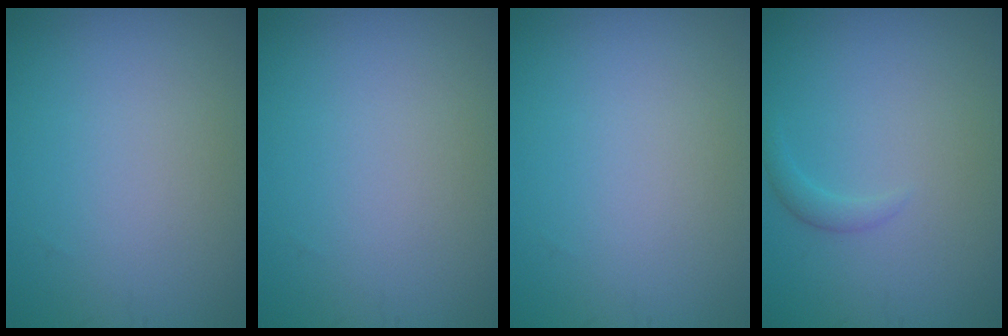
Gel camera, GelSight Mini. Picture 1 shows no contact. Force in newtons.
{"total": 0.0}
{"total": 0.0}
{"total": 1.0, "press": 1.0, "slide": 0.0}